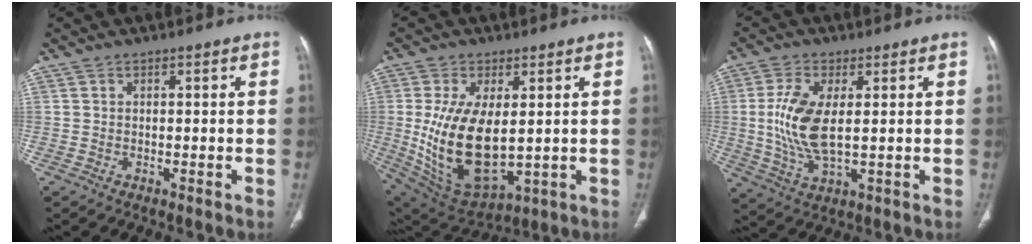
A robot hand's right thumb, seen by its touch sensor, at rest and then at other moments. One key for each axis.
{"total": 17.6, "fx": 0.4, "fy": 9.1, "fz": 15.1, "tx": -0.284, "ty": -0.020, "tz": 0.033}
{"total": 10.6, "fx": 0.9, "fy": 4.6, "fz": 9.5, "tx": -0.208, "ty": -0.012, "tz": 0.023}